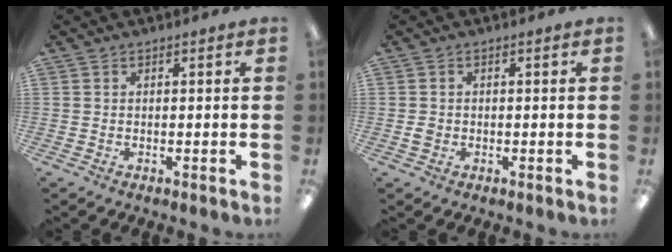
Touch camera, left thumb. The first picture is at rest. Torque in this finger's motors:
{"motor_torque": [-0.02, 0.04, 0.00, -0.04, 0.00]}